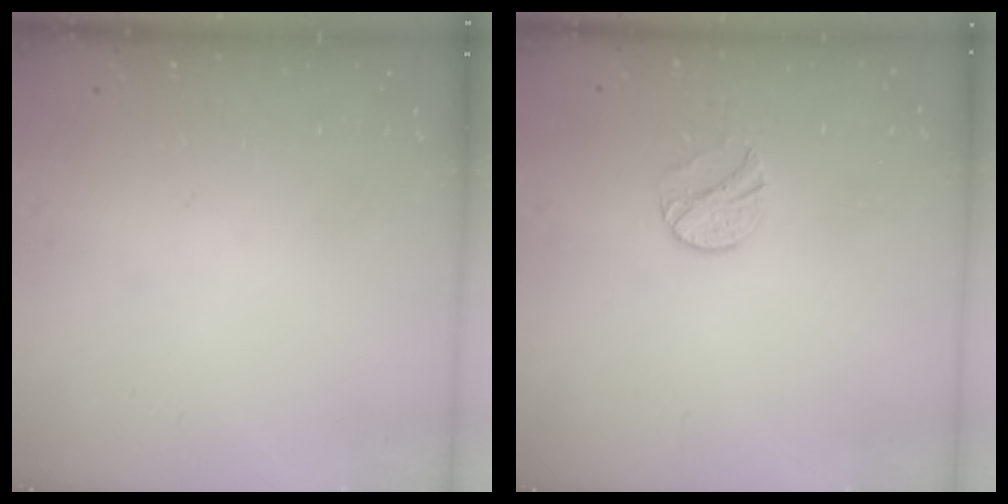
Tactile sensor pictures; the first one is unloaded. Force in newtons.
{"total": 8.6, "press": 8.6, "slide": 0.4}